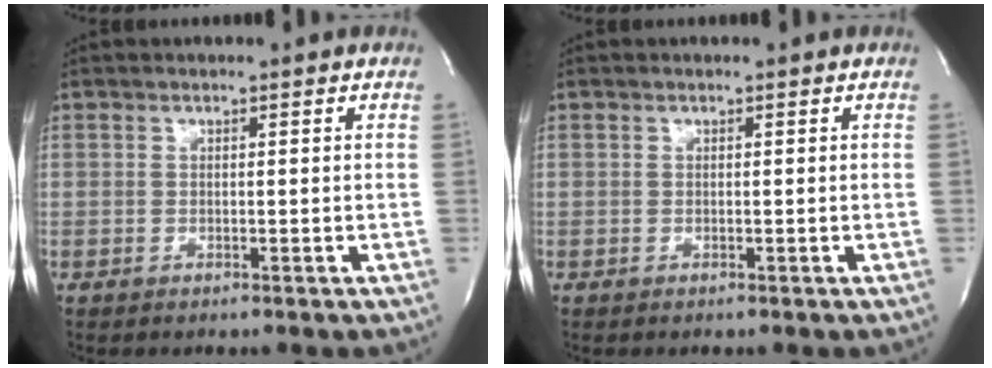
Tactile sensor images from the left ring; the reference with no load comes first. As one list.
[{"total": 0.0}]